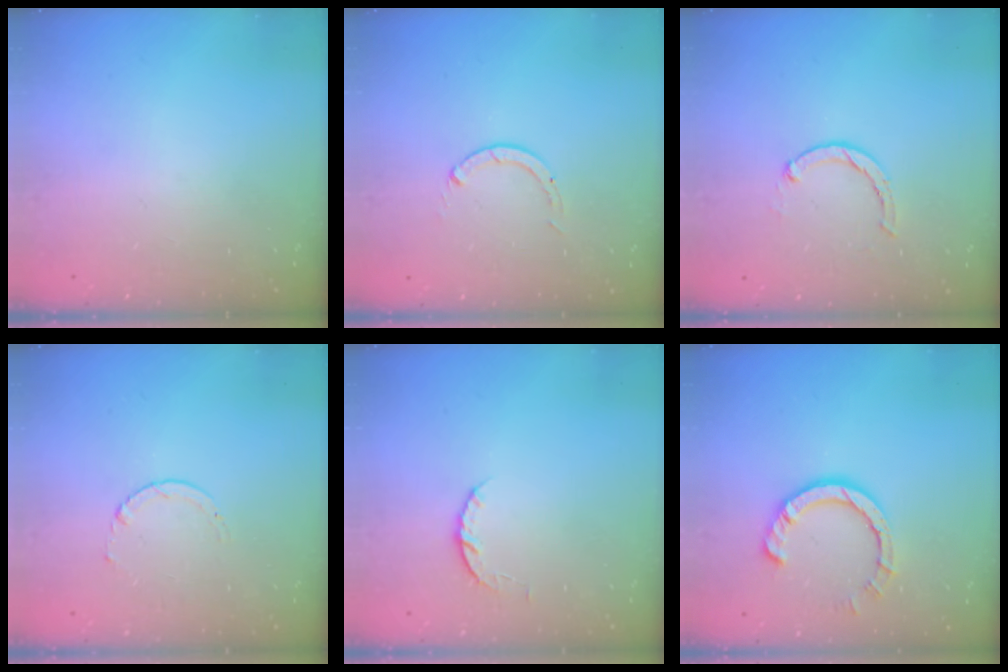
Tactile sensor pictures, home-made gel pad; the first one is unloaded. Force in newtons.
{"total": 0.0}
{"total": 1.7, "press": 1.6, "slide": 0.3}
{"total": 1.7, "press": 1.7, "slide": 0.2}
{"total": 4.1, "press": 4.1, "slide": 0.6}
{"total": 7.5, "press": 7.4, "slide": 0.9}